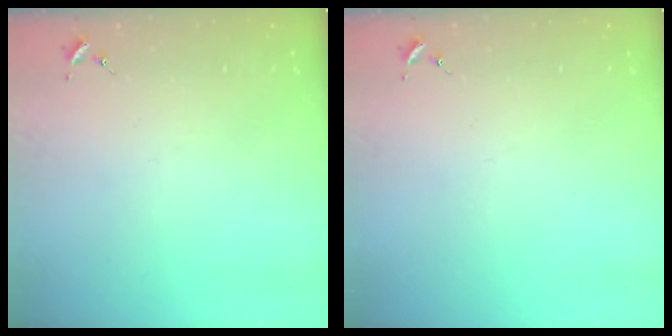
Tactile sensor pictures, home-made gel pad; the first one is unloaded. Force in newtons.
{"total": 0.0}